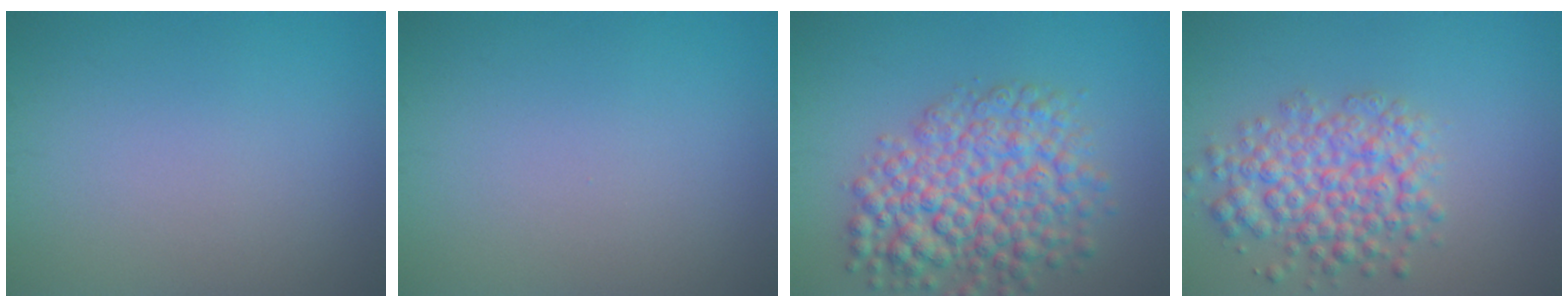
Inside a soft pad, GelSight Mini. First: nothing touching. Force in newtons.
{"total": 0.0}
{"total": 7.8, "press": 7.8, "slide": 0.3}
{"total": 5.3, "press": 5.3, "slide": 0.2}